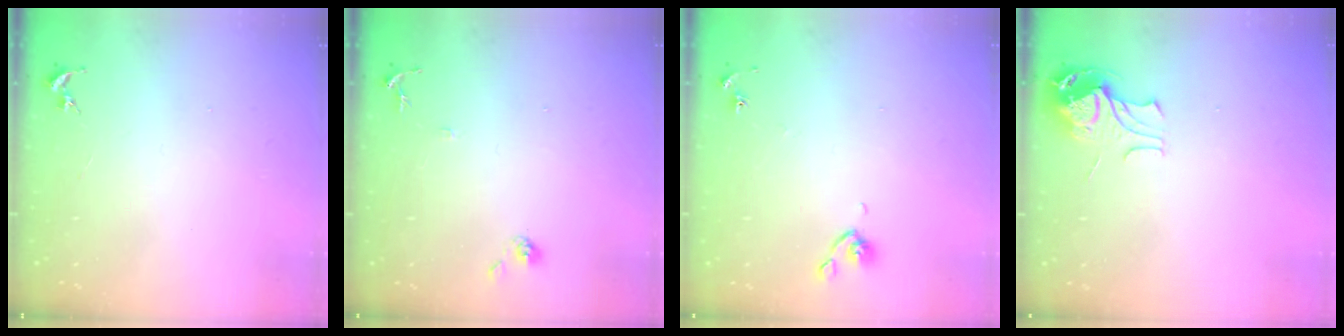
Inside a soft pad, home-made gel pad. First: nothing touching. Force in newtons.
{"total": 6.4, "press": 6.4, "slide": 0.4}
{"total": 5.9, "press": 5.8, "slide": 0.8}
{"total": 9.5, "press": 9.5, "slide": 1.1}